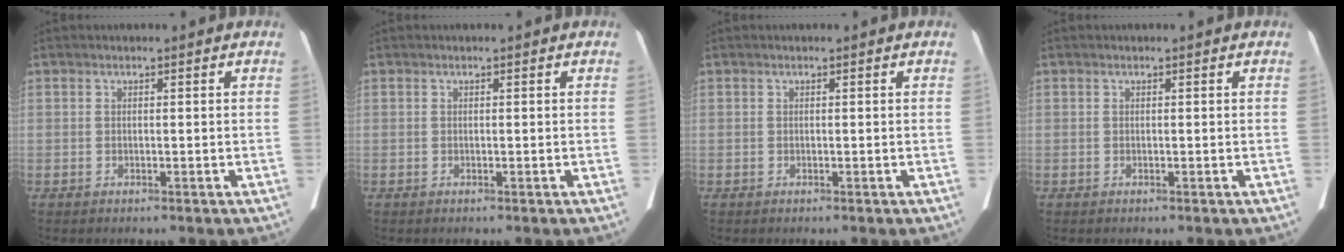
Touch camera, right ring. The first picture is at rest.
{"total": 0.0}
{"total": 0.0}
{"total": 0.0}